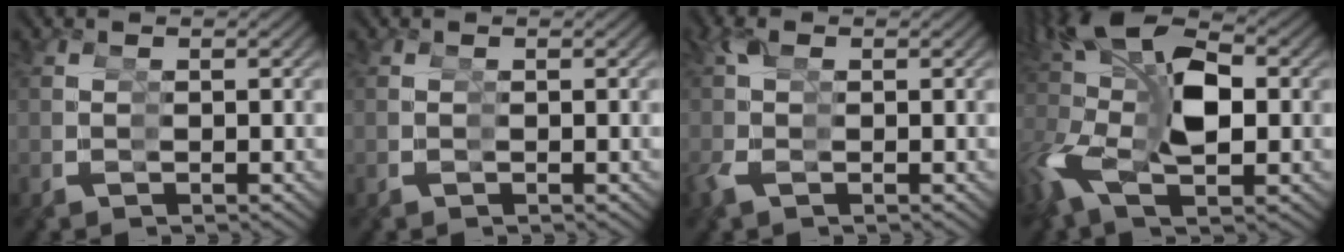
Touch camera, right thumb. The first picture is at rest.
{"total": 0.0}
{"total": 1.2, "force": [-0.3, 1.0, 0.6], "torque": [-0.026, -0.007, -0.003]}
{"total": 12.2, "force": [-1.9, 7.2, 9.7], "torque": [-0.179, -0.022, -0.027]}